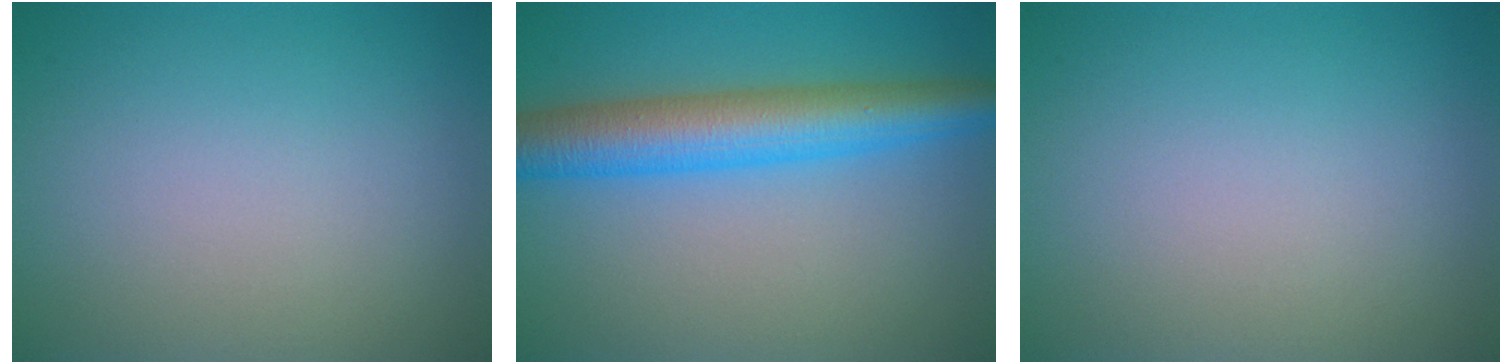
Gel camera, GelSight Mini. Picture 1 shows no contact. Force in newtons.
{"total": 6.8, "press": 6.8, "slide": 0.0}
{"total": 0.0}